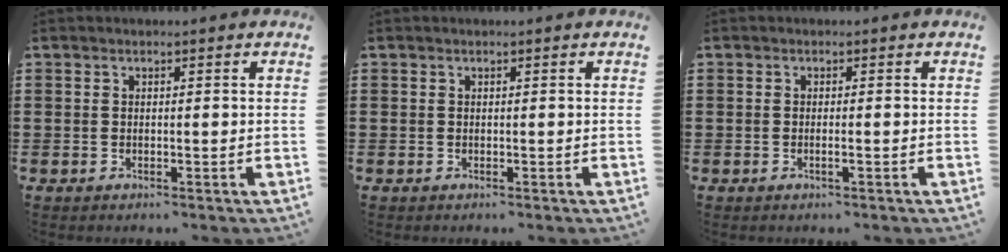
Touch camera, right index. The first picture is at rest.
{"total": 0.0}
{"total": 1.1, "force": [-0.4, -0.1, 1.0], "torque": [-0.015, -0.005, -0.007]}